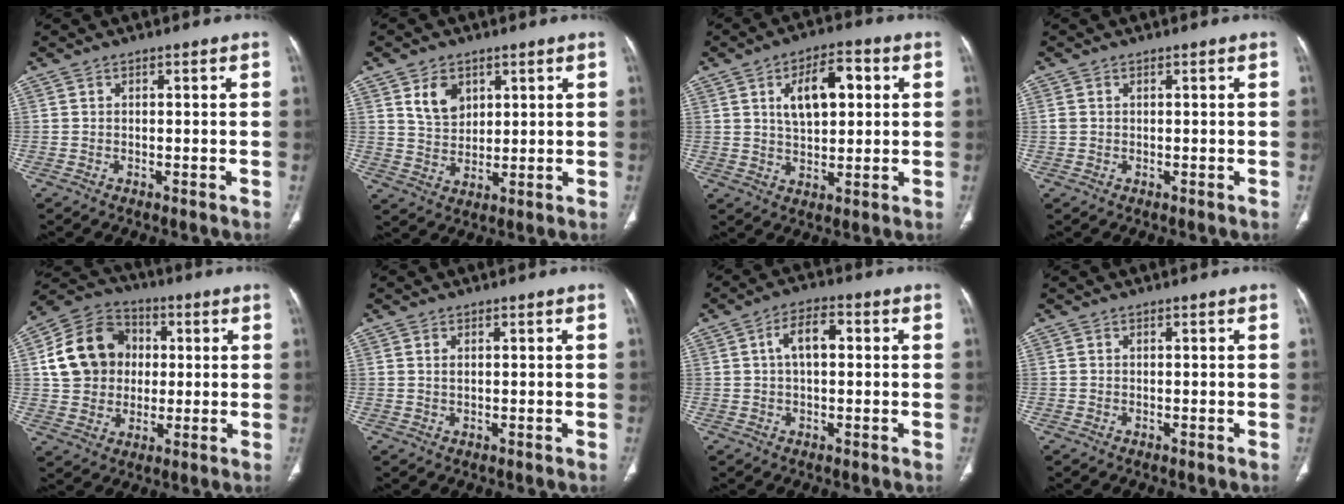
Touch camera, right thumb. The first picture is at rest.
{"total": 6.6, "force": [3.2, 4.6, 3.5], "torque": [-0.040, -0.023, 0.063]}
{"total": 8.1, "force": [2.4, 4.2, 6.5], "torque": [-0.091, -0.001, 0.043]}
{"total": 1.0, "force": [0.2, 0.8, 0.6], "torque": [-0.017, 0.004, 0.006]}
{"total": 15.4, "force": [2.1, 13.1, 7.8], "torque": [-0.122, 0.018, 0.036]}
{"total": 1.1, "force": [0.4, 0.5, 0.9], "torque": [-0.023, 0.002, 0.010]}
{"total": 6.1, "force": [1.0, 3.1, 5.2], "torque": [-0.093, 0.018, 0.011]}
{"total": 0.0}